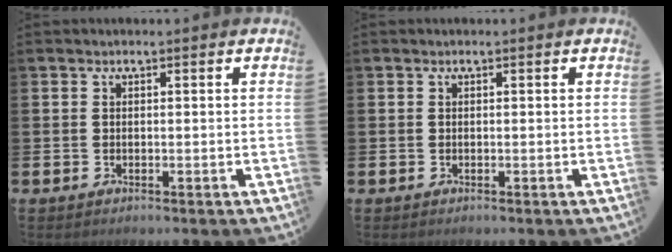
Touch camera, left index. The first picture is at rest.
{"total": 0.0}